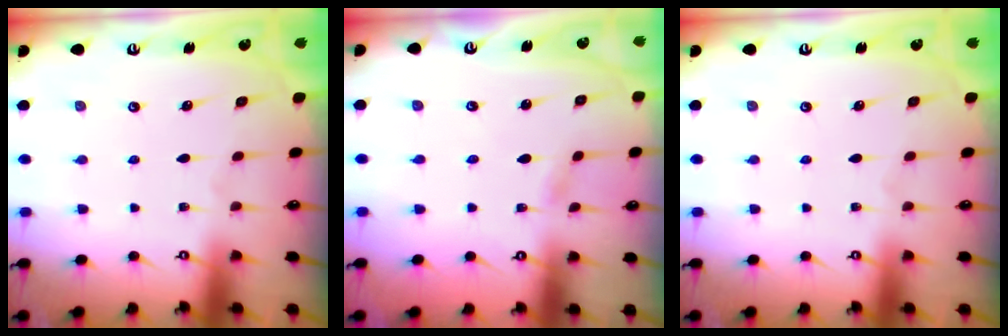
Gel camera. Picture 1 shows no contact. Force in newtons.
{"total": 1.8, "press": 1.8, "slide": 0.2}
{"total": 0.0}